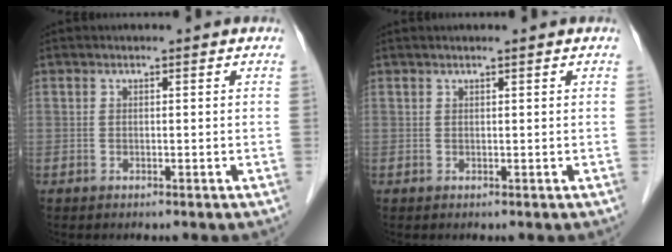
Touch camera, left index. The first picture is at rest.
{"total": 1.3, "force": [1.1, 0.0, 0.8], "torque": [-0.011, 0.014, 0.020]}